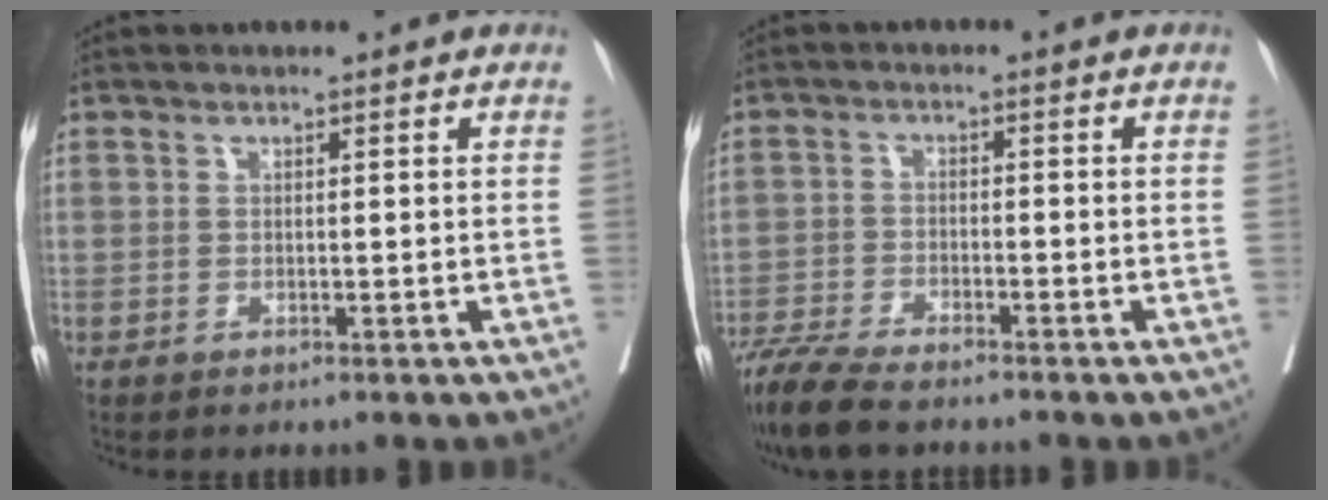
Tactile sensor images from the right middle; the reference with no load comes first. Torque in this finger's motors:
{"motor_torque": [0.72, -0.88, 0.10, 0.07]}